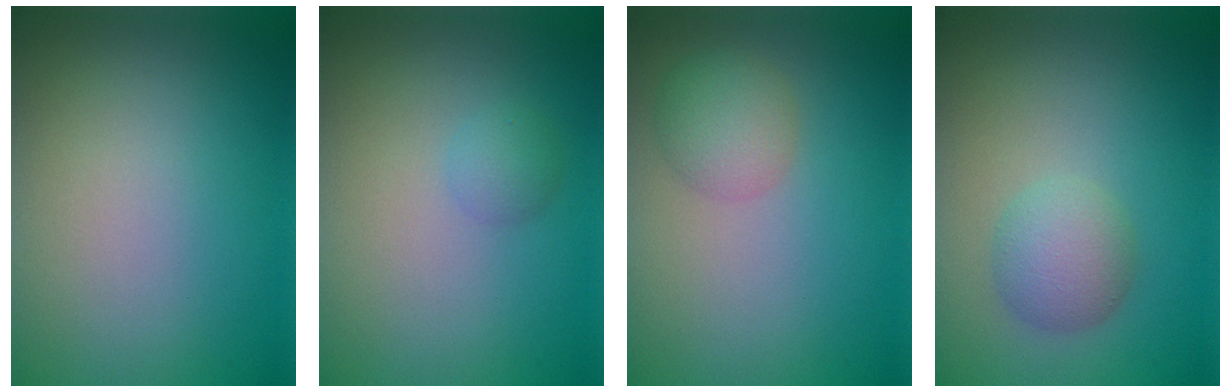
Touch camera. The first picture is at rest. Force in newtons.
{"total": 1.2, "press": 1.2, "slide": 0.1}
{"total": 2.8, "press": 2.8, "slide": 0.1}
{"total": 3.0, "press": 3.0, "slide": 0.1}